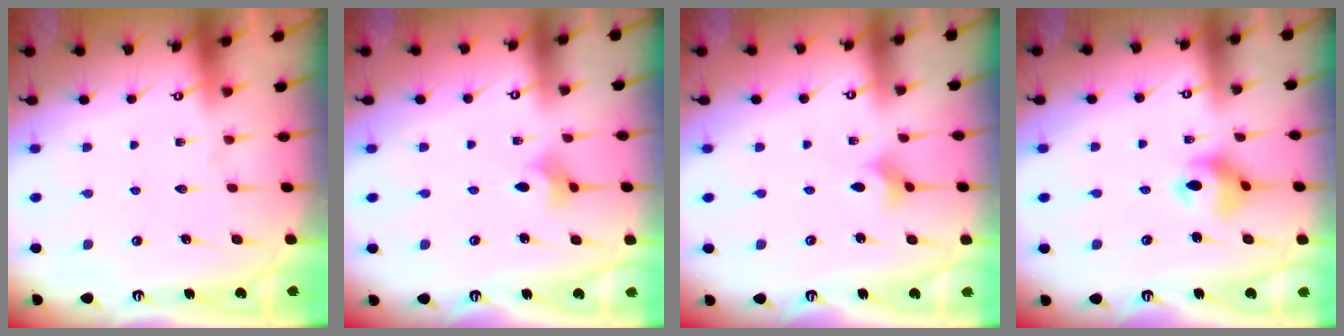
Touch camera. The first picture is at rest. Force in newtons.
{"total": 4.1, "press": 4.1, "slide": 0.3}
{"total": 2.1, "press": 2.0, "slide": 0.5}
{"total": 8.3, "press": 8.2, "slide": 0.9}